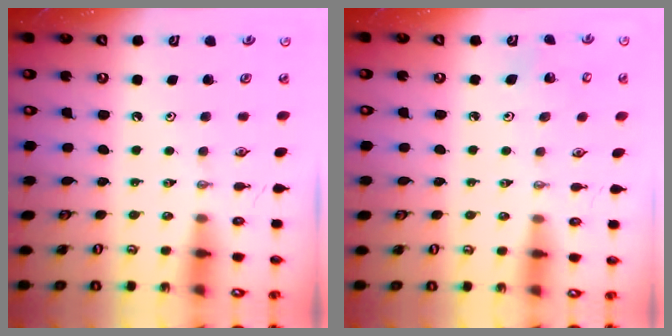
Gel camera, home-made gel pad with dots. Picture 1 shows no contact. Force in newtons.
{"total": 3.2, "press": 3.2, "slide": 0.2}